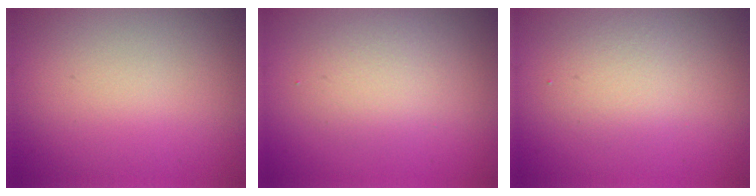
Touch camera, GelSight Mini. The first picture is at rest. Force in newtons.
{"total": 2.5, "press": 2.5, "slide": 0.2}
{"total": 2.3, "press": 2.3, "slide": 0.0}